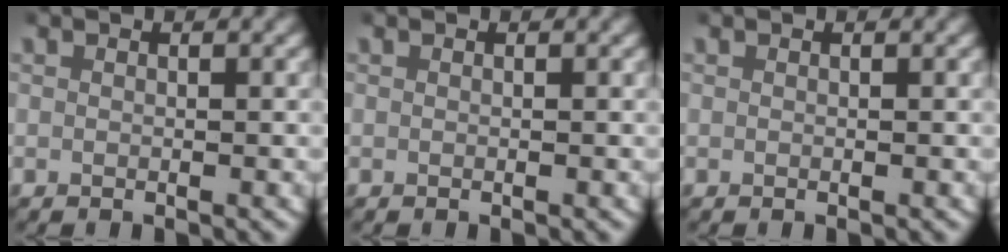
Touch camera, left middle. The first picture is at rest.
{"total": 0.0}
{"total": 0.0}